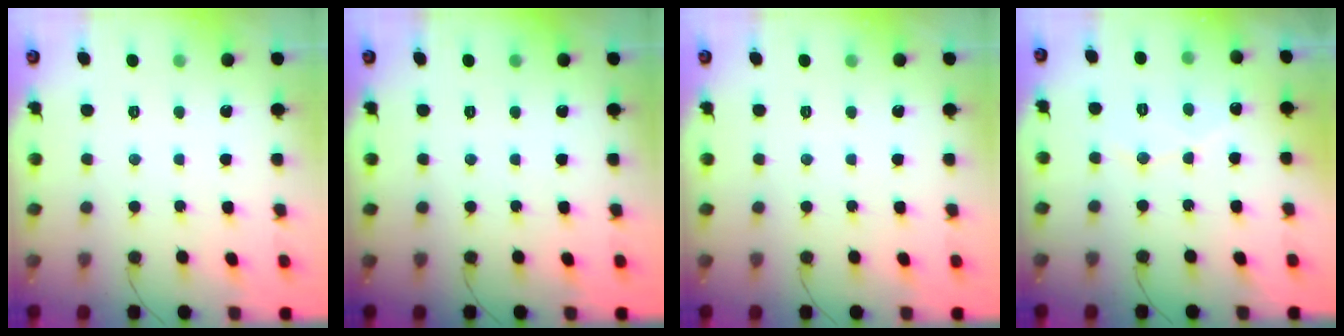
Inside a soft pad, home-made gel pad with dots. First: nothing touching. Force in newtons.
{"total": 0.0}
{"total": 0.0}
{"total": 5.4, "press": 5.4, "slide": 0.4}